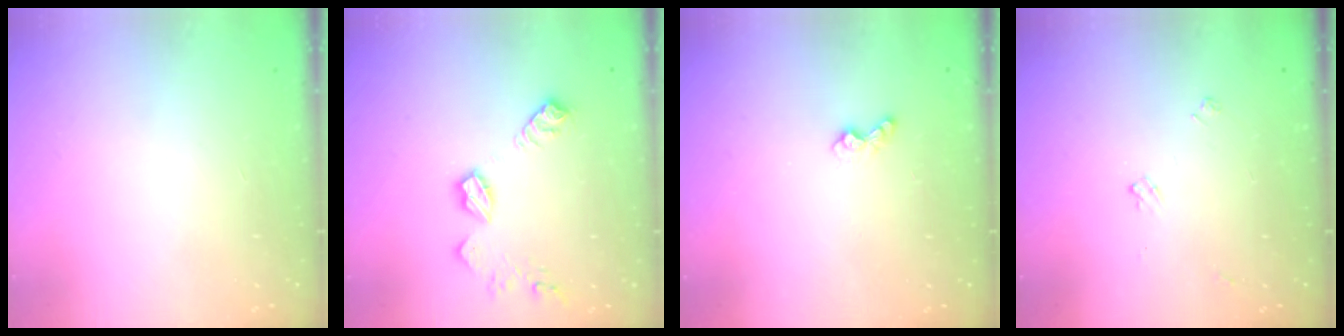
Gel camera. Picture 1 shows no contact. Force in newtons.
{"total": 10.7, "press": 10.7, "slide": 0.6}
{"total": 4.8, "press": 4.8, "slide": 0.6}
{"total": 4.3, "press": 4.2, "slide": 0.7}